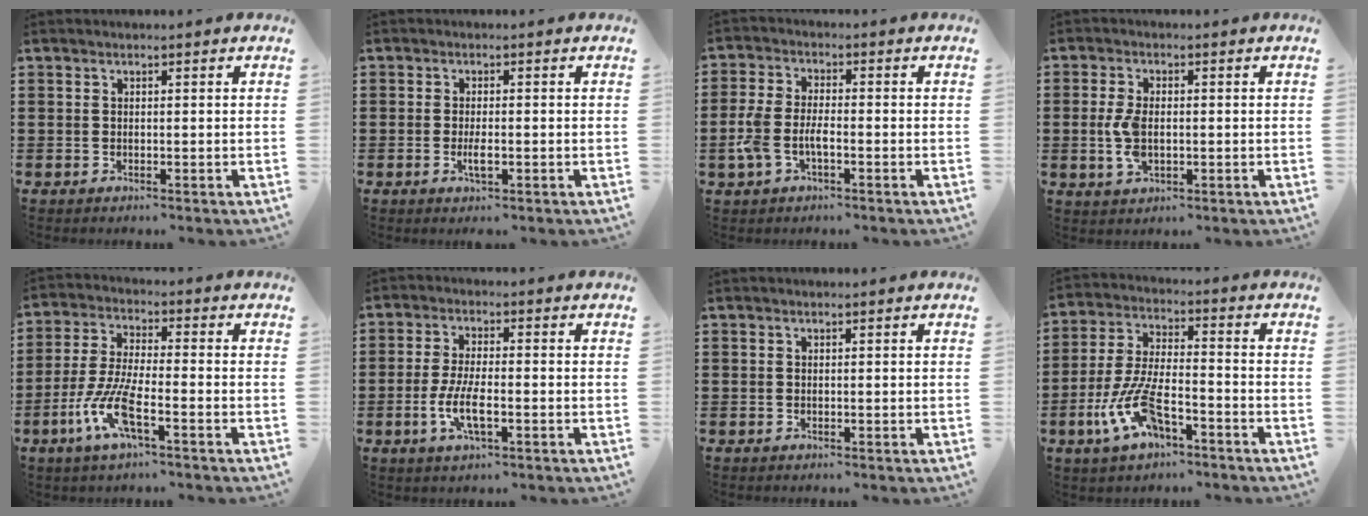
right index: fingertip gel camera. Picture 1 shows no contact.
{"total": 2.6, "force": [-0.8, 0.7, 2.4], "torque": [-0.057, -0.007, -0.017]}
{"total": 4.9, "force": [-1.7, 2.3, 4.0], "torque": [-0.097, -0.001, -0.039]}
{"total": 4.9, "force": [-0.5, 2.5, 4.1], "torque": [-0.105, -0.005, -0.016]}
{"total": 8.3, "force": [-4.0, 1.7, 7.1], "torque": [-0.170, -0.014, -0.081]}
{"total": 5.7, "force": [-1.9, 1.6, 5.1], "torque": [-0.113, -0.009, -0.039]}
{"total": 0.0}
{"total": 9.7, "force": [-4.4, 3.8, 7.7], "torque": [-0.185, -0.006, -0.086]}